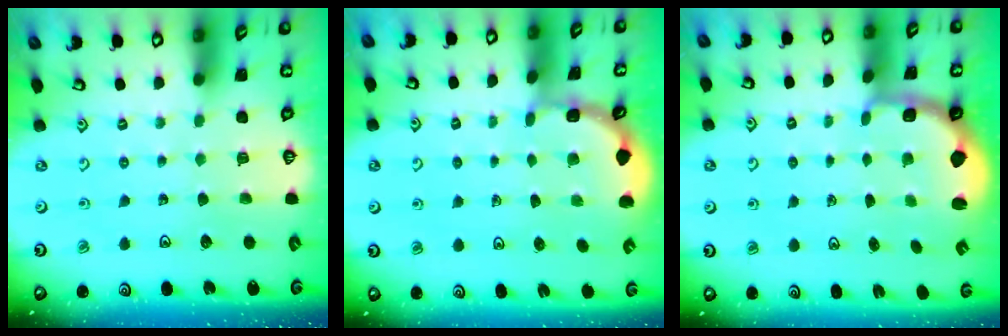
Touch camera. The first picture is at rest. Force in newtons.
{"total": 1.5, "press": 1.5, "slide": 0.2}
{"total": 2.5, "press": 1.1, "slide": 2.2}